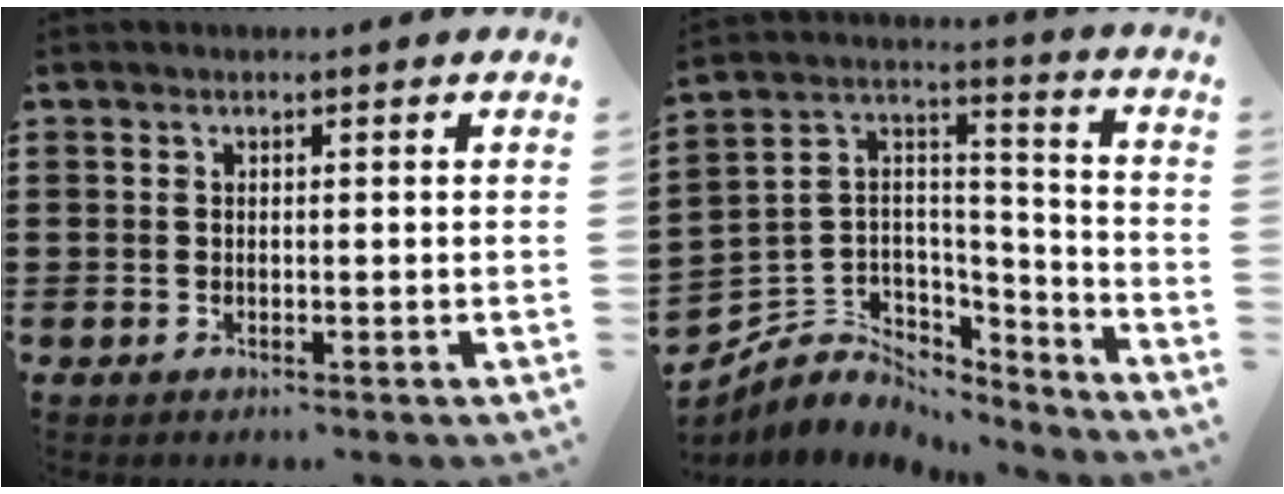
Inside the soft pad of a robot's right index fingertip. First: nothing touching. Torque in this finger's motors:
{"motor_torque": [-0.77, 0.59, -0.67, -0.21]}